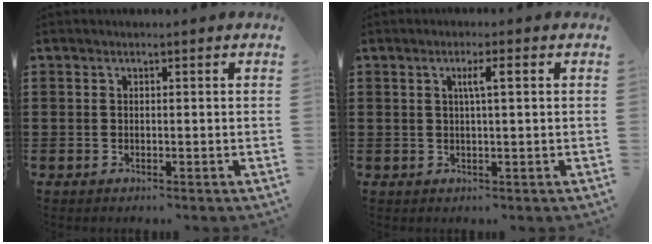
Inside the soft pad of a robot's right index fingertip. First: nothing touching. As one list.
[{"total": 2.7, "force": [0.7, 0.1, 2.6], "torque": [-0.051, 0.001, 0.008]}]